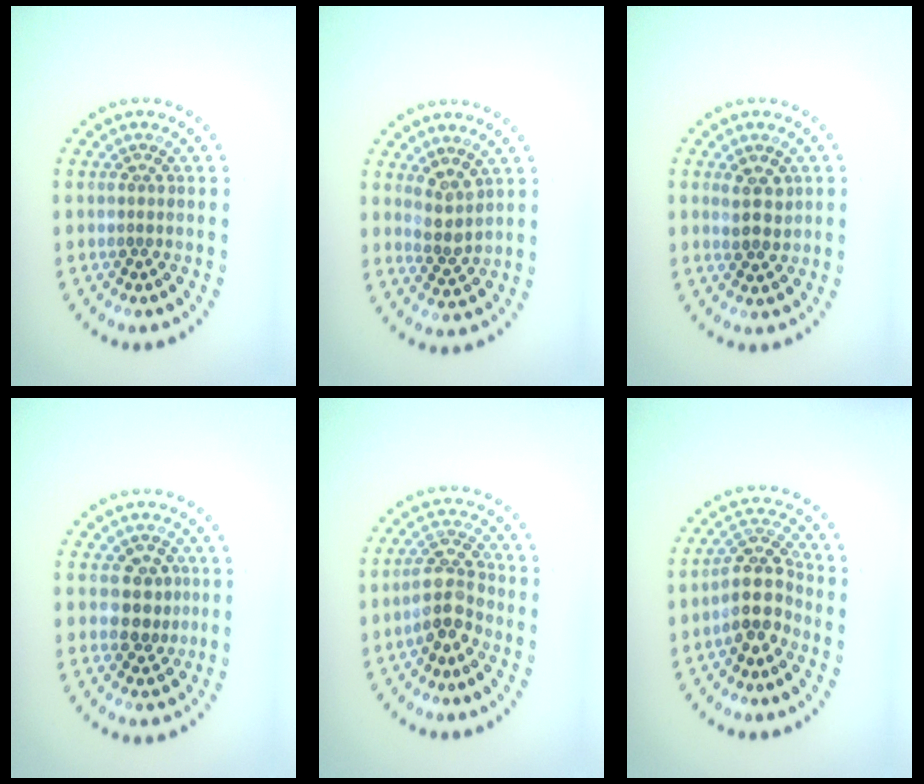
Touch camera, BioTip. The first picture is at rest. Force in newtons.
{"total": 2.2, "press": 1.8, "slide": 1.2}
{"total": 2.2, "press": 2.1, "slide": 0.7}
{"total": 2.7, "press": 2.5, "slide": 0.8}
{"total": 3.4, "press": 2.9, "slide": 1.7}
{"total": 3.9, "press": 3.2, "slide": 2.3}